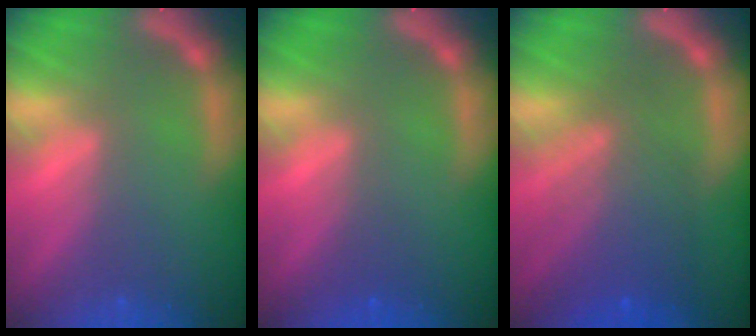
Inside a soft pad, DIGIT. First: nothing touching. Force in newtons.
{"total": 1.0}
{"total": 6.6}